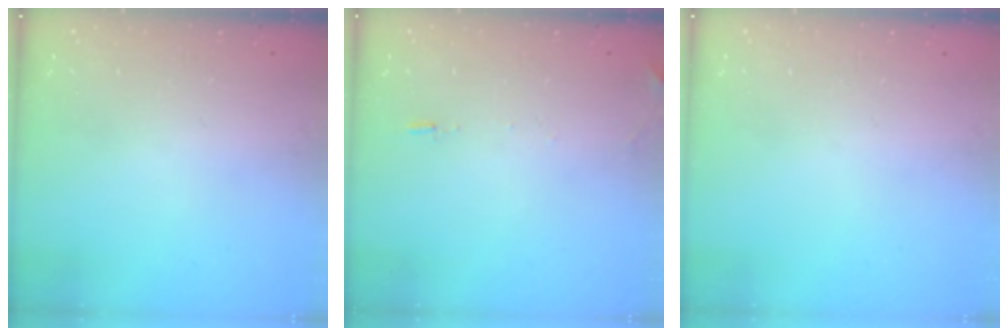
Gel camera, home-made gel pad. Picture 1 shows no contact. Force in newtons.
{"total": 5.6, "press": 5.3, "slide": 1.8}
{"total": 0.0}